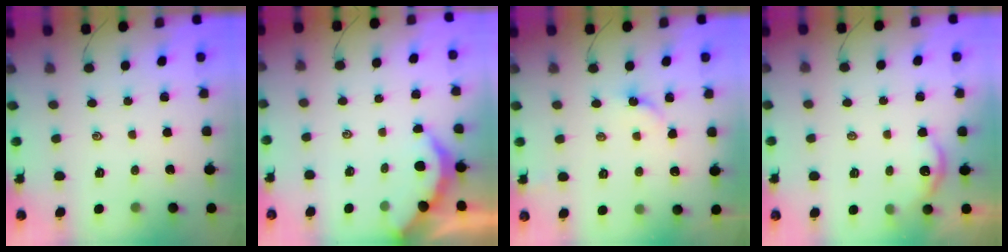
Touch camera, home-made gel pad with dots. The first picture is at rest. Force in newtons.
{"total": 2.2, "press": 2.2, "slide": 0.4}
{"total": 3.1, "press": 3.1, "slide": 0.4}
{"total": 4.2, "press": 4.2, "slide": 0.5}